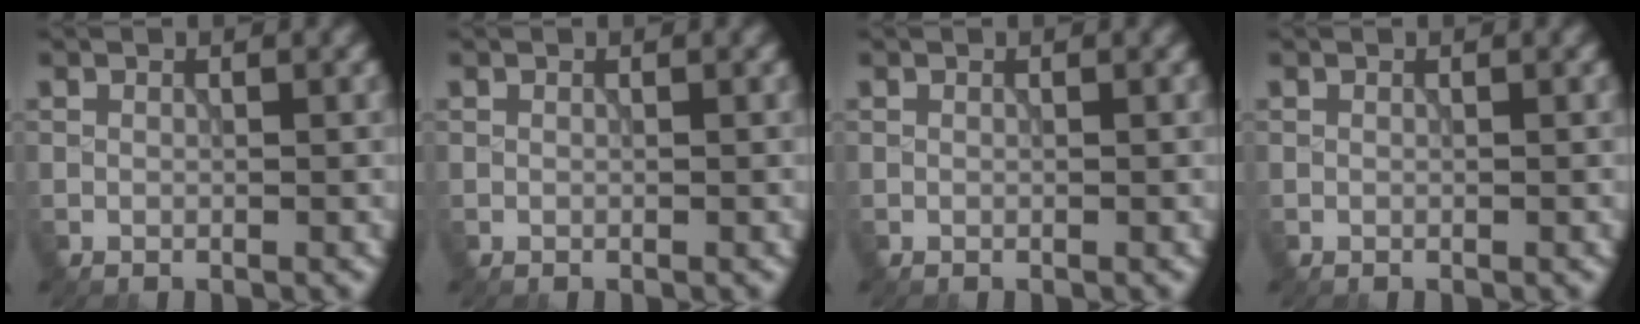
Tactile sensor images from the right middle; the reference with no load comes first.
{"total": 0.0}
{"total": 0.0}
{"total": 0.0}